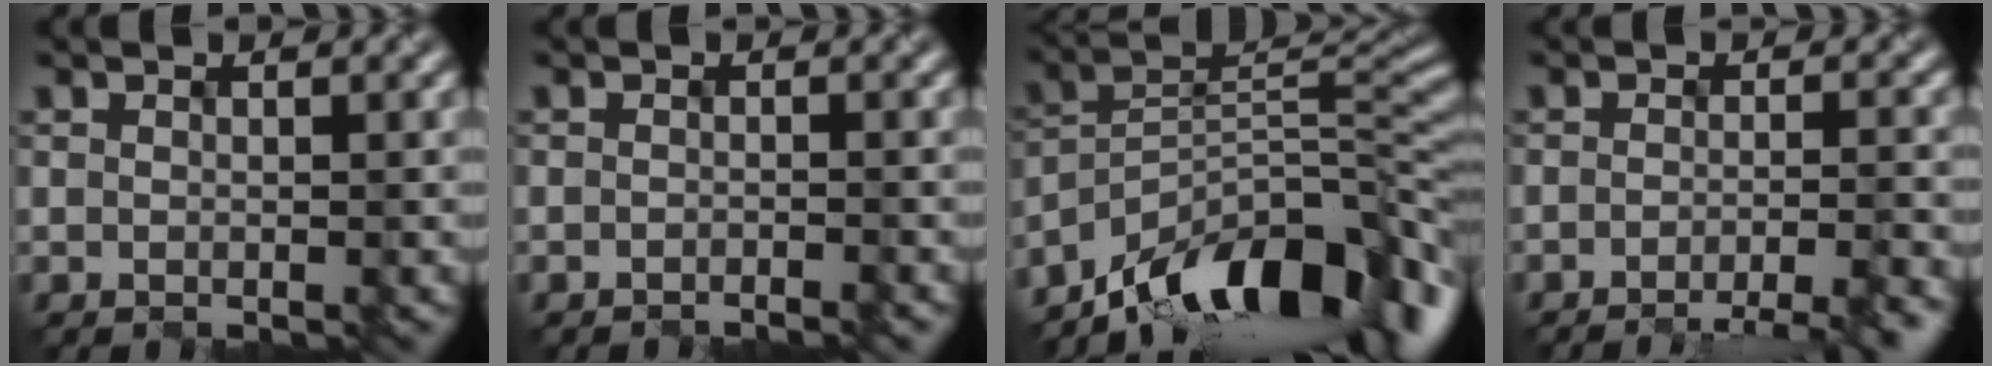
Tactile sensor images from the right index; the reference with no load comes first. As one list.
[{"total": 1.0, "force": [-1.0, -0.1, 0.1], "torque": [0.003, -0.003, -0.020]}, {"total": 12.5, "force": [-9.5, 4.1, 7.0], "torque": [-0.103, 0.015, -0.166]}, {"total": 4.5, "force": [-3.2, 0.5, 3.1], "torque": [-0.038, -0.002, -0.047]}]